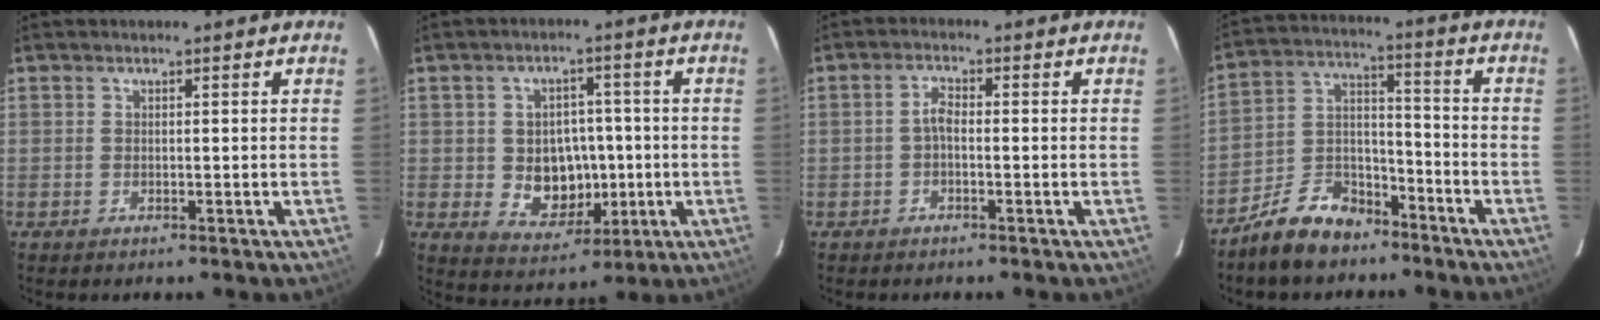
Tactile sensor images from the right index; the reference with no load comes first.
{"total": 10.2, "force": [-1.4, 8.2, 6.0], "torque": [-0.124, 0.005, -0.001]}
{"total": 2.0, "force": [-0.7, 0.8, 1.6], "torque": [-0.035, 0.008, -0.015]}
{"total": 11.5, "force": [-8.4, 6.1, 4.9], "torque": [-0.106, 0.038, -0.142]}